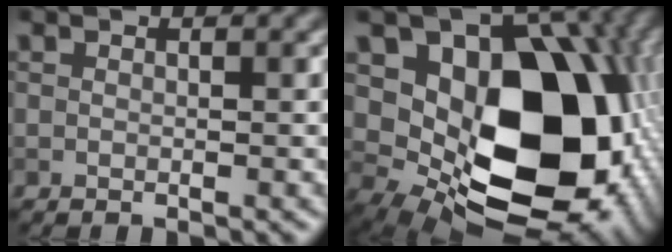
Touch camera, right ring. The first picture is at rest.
{"total": 17.3, "force": [0.1, 12.1, 12.4], "torque": [-0.184, -0.029, 0.006]}